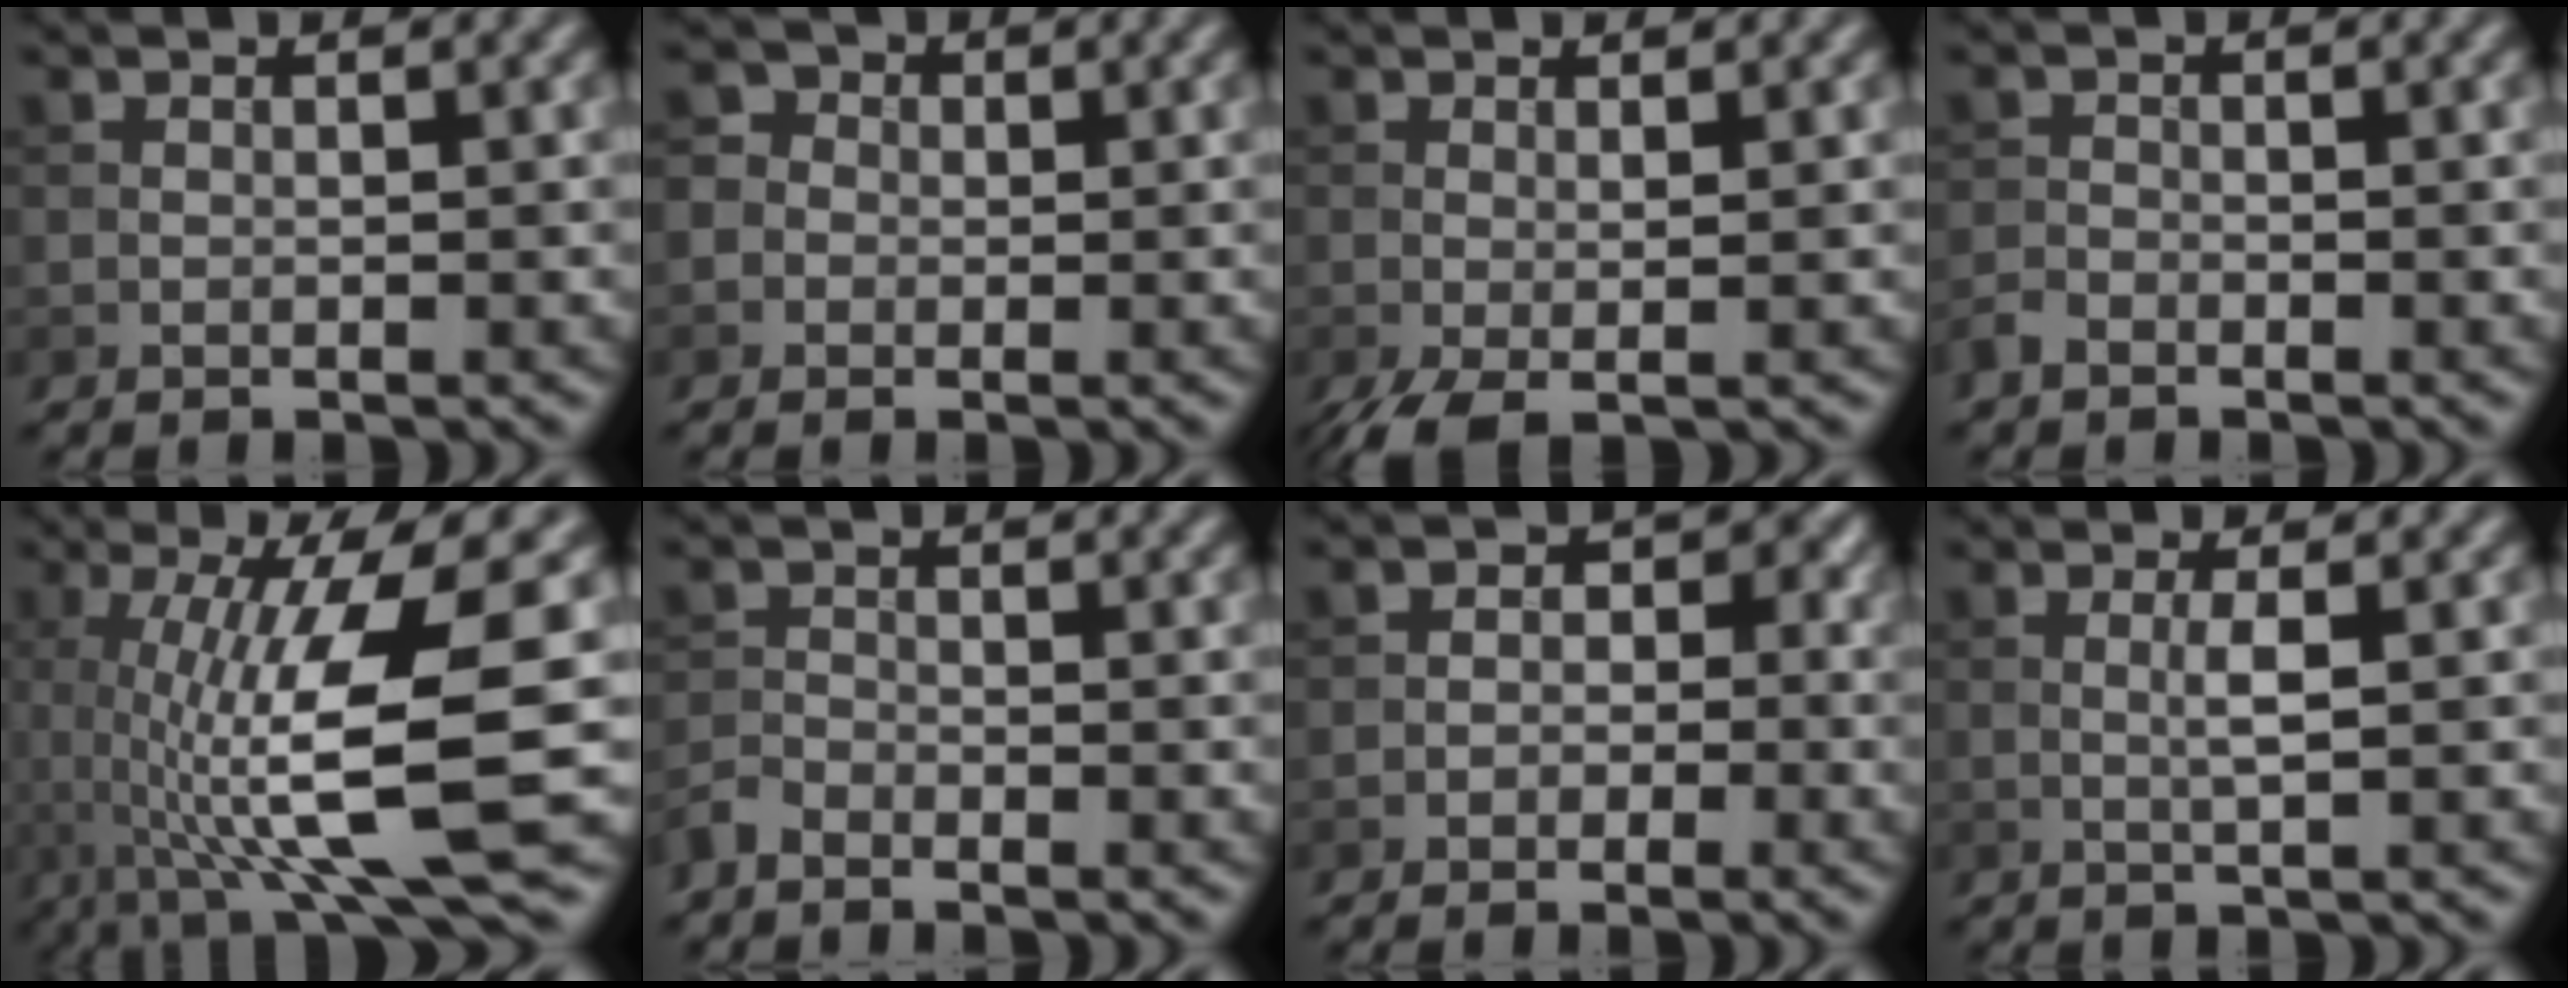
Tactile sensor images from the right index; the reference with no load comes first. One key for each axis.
{"total": 2.8, "fx": 0.3, "fy": 2.6, "fz": 0.9, "tx": 0.007, "ty": 0.009, "tz": -0.021}
{"total": 2.2, "fx": -0.7, "fy": 0.5, "fz": 2.1, "tx": -0.048, "ty": -0.005, "tz": -0.018}
{"total": 1.4, "fx": -1.1, "fy": 0.7, "fz": 0.4, "tx": -0.005, "ty": 0.002, "tz": -0.027}
{"total": 11.5, "fx": -0.2, "fy": 2.5, "fz": 11.2, "tx": -0.171, "ty": -0.010, "tz": 0.000}
{"total": 1.7, "fx": -1.5, "fy": 0.6, "fz": 0.5, "tx": -0.010, "ty": 0.002, "tz": -0.038}
{"total": 3.4, "fx": -0.3, "fy": 3.0, "fz": 1.4, "tx": 0.015, "ty": 0.009, "tz": -0.031}
{"total": 1.5, "fx": 0.2, "fy": 0.1, "fz": 1.5, "tx": -0.031, "ty": 0.004, "tz": 0.001}